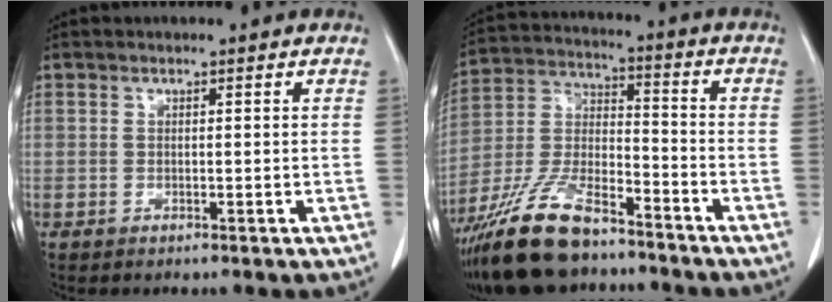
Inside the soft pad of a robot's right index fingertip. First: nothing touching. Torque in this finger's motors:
{"motor_torque": [-0.02, -0.79, -0.48, -0.21]}